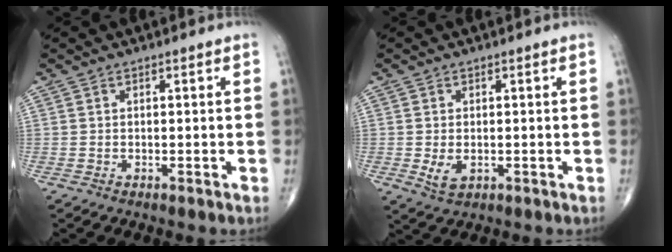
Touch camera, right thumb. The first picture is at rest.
{"total": 3.2, "force": [-0.5, 2.0, 2.5], "torque": [-0.046, -0.008, -0.002]}